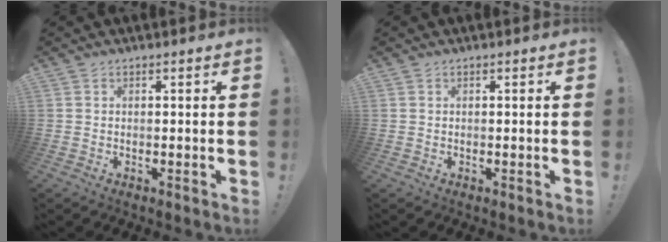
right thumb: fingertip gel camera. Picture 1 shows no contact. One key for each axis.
{"total": 0.0}